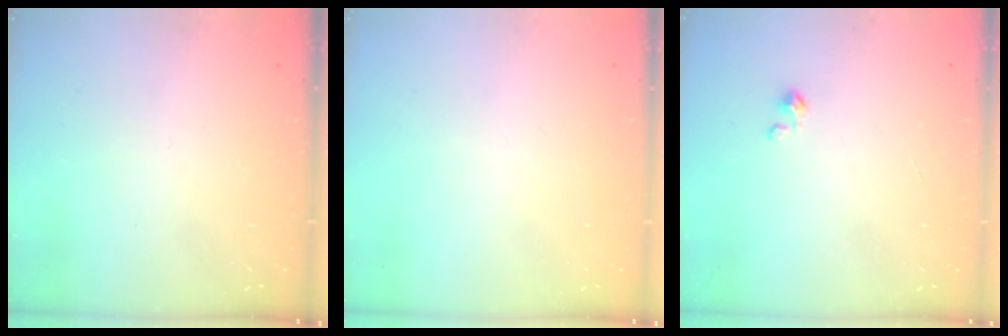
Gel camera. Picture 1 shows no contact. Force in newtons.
{"total": 0.0}
{"total": 2.3, "press": 2.2, "slide": 0.3}